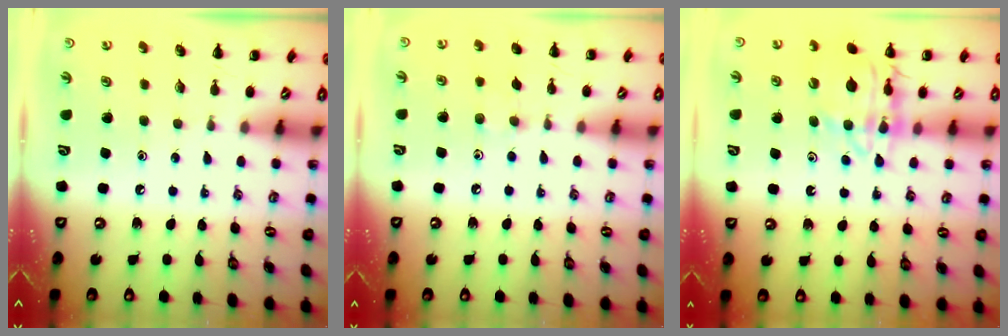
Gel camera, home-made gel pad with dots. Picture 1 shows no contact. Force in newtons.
{"total": 6.7, "press": 6.4, "slide": 2.1}
{"total": 13.1, "press": 13.0, "slide": 2.2}